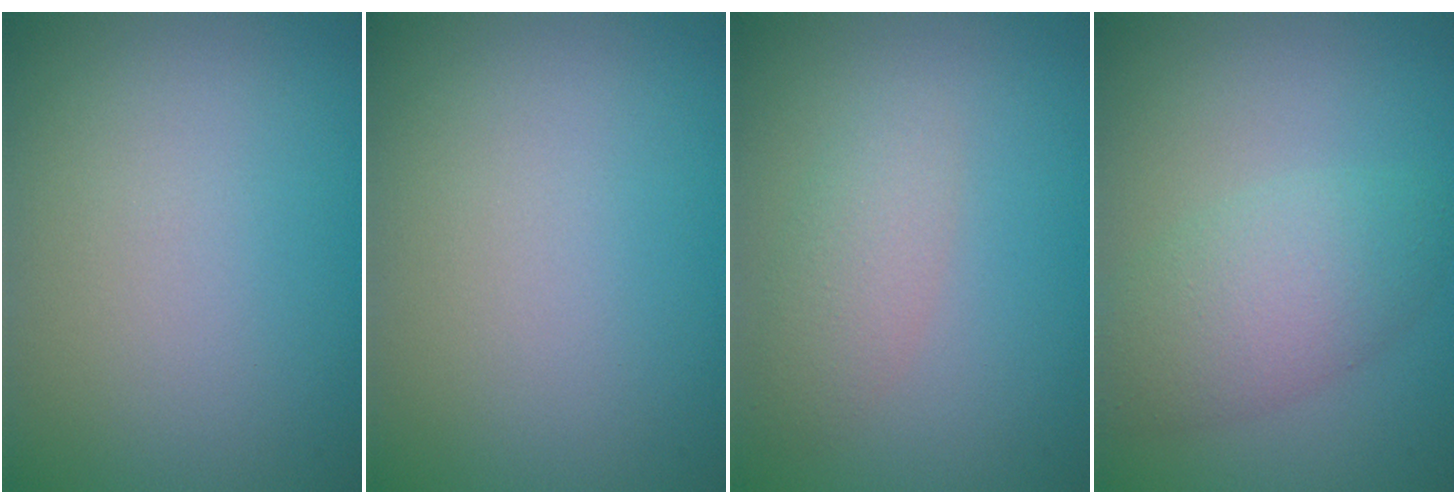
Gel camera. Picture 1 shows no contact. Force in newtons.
{"total": 0.0}
{"total": 2.4, "press": 2.4, "slide": 0.1}
{"total": 4.5, "press": 4.5, "slide": 0.2}